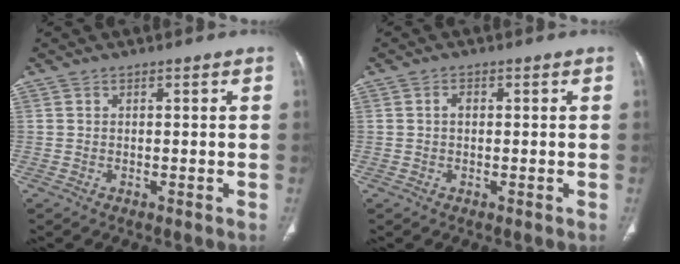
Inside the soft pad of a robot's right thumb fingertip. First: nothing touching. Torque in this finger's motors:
{"motor_torque": [-0.09, 0.35, 0.34, -0.15, 0.01]}